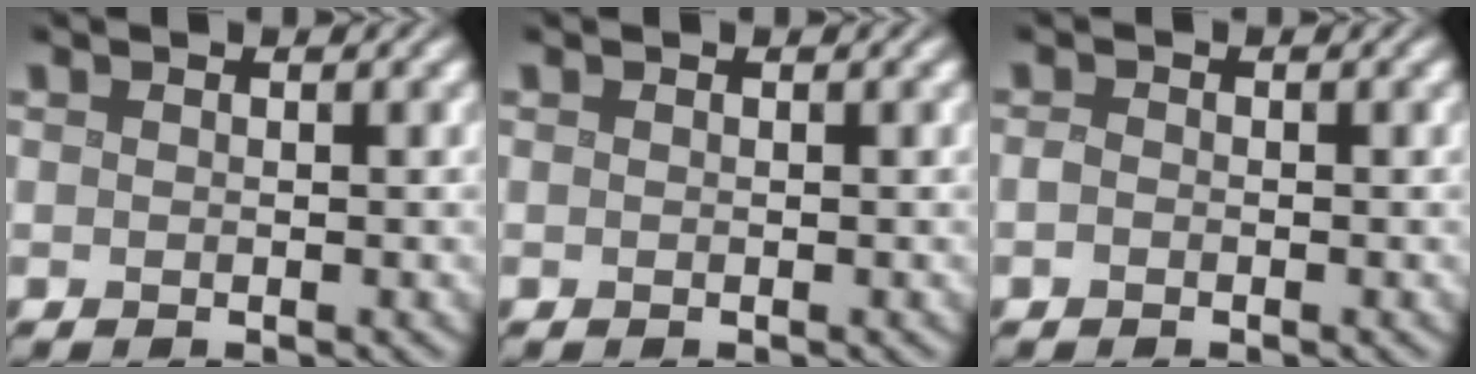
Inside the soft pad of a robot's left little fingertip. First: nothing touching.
{"total": 0.0}
{"total": 0.7, "force": [-0.4, 0.5, 0.4], "torque": [-0.008, 0.000, -0.009]}